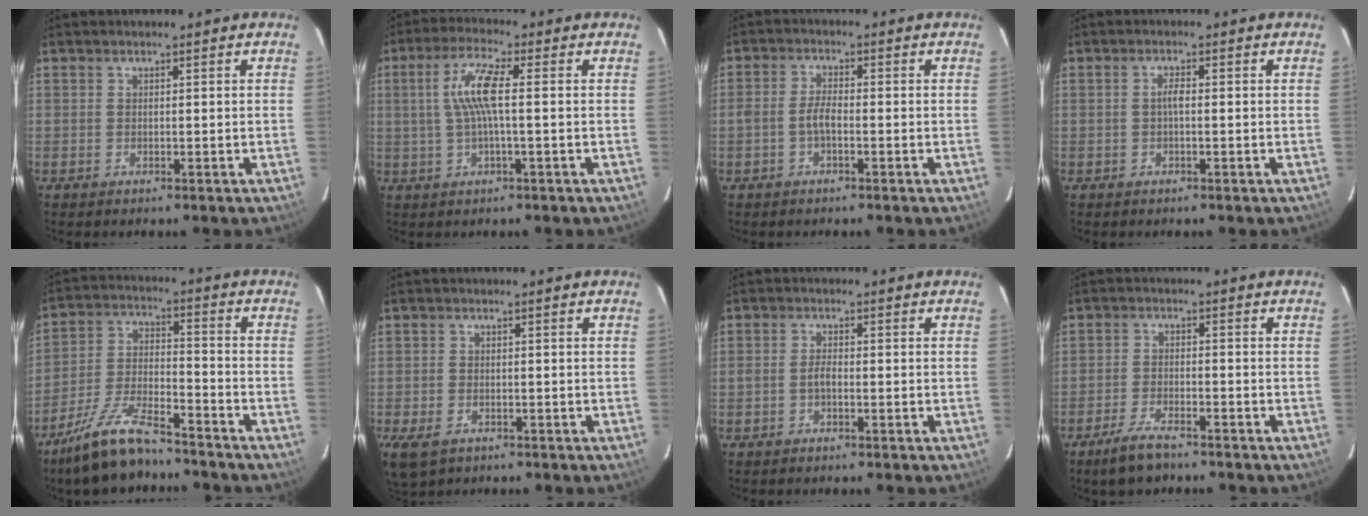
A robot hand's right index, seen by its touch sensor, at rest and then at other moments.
{"total": 7.1, "force": [0.2, 1.0, 7.0], "torque": [-0.139, 0.007, 0.008]}
{"total": 2.9, "force": [-1.3, 1.0, 2.4], "torque": [-0.056, 0.008, -0.027]}
{"total": 1.5, "force": [-0.2, 0.4, 1.4], "torque": [-0.027, 0.006, -0.006]}
{"total": 13.1, "force": [-10.8, 3.1, 6.9], "torque": [-0.151, -0.006, -0.197]}
{"total": 6.3, "force": [-3.5, 3.9, 3.6], "torque": [-0.086, -0.021, -0.062]}
{"total": 1.7, "force": [-0.8, 0.8, 1.3], "torque": [-0.032, 0.006, -0.018]}
{"total": 6.2, "force": [-4.8, 1.7, 3.5], "torque": [-0.091, -0.007, -0.089]}